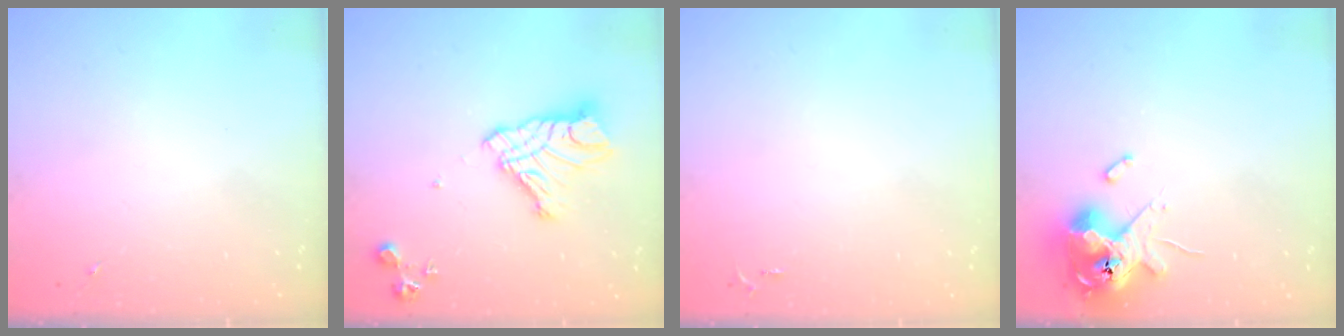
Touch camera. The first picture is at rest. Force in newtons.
{"total": 14.4, "press": 14.3, "slide": 1.3}
{"total": 2.6, "press": 2.6, "slide": 0.3}
{"total": 14.6, "press": 14.4, "slide": 2.8}